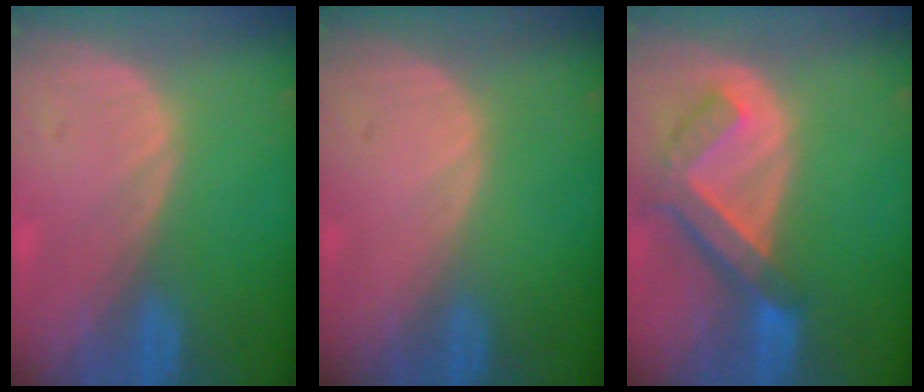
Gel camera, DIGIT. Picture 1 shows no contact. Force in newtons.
{"total": 0.0}
{"total": 7.4, "press": 6.4, "slide": 3.6}